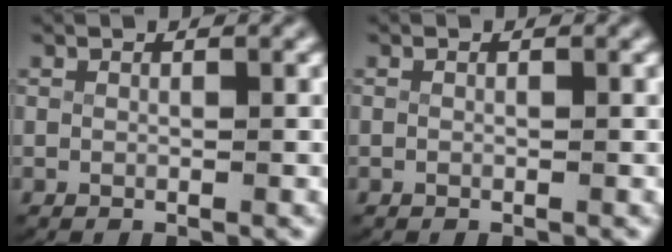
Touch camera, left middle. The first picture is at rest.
{"total": 0.0}